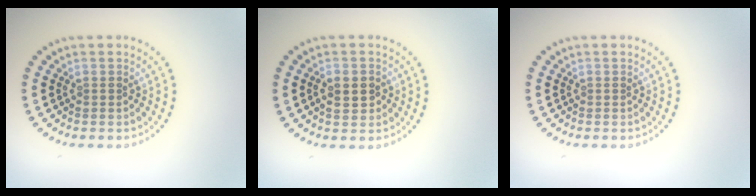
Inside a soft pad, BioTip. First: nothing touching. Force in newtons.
{"total": 2.5, "press": 2.5, "slide": 0.2}
{"total": 0.0}